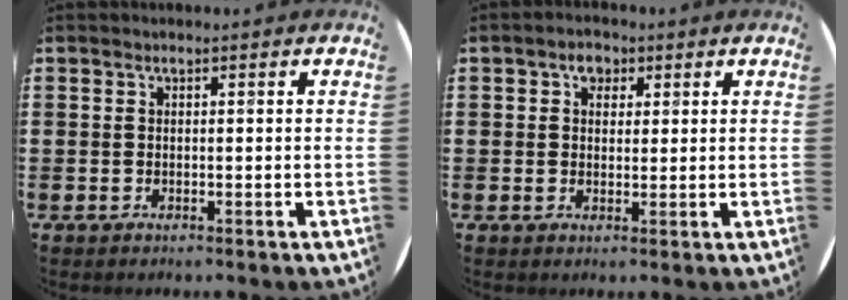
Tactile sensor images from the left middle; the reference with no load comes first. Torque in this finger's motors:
{"motor_torque": [-0.08, -0.30, 0.00, 0.03]}